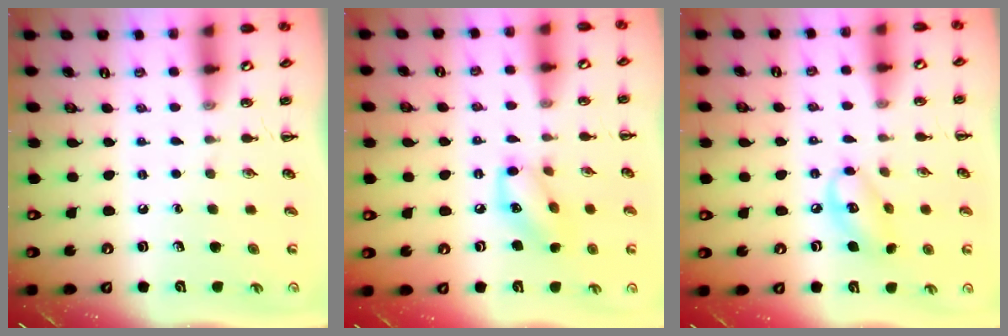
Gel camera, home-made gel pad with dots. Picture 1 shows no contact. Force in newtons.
{"total": 9.9, "press": 9.9, "slide": 0.3}
{"total": 8.8, "press": 8.6, "slide": 1.4}